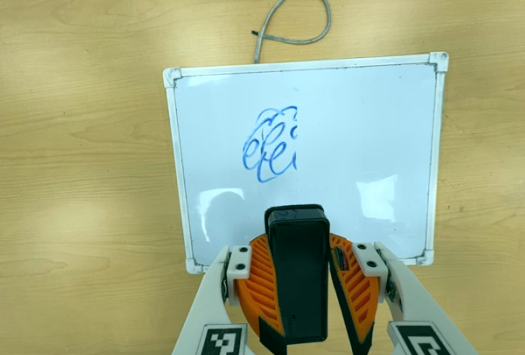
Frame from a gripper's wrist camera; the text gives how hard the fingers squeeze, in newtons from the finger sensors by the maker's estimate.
{"total": 10.8, "left": 10.1, "right": 11.5}